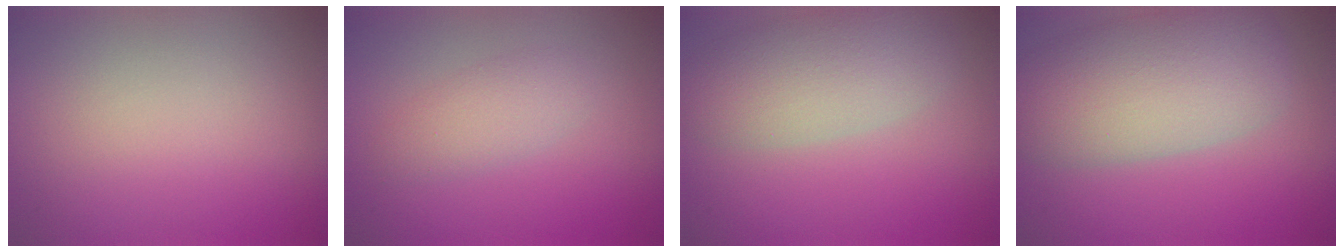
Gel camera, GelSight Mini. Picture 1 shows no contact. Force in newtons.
{"total": 2.3, "press": 2.3, "slide": 0.1}
{"total": 5.3, "press": 5.3, "slide": 0.5}
{"total": 8.0, "press": 8.0, "slide": 0.6}